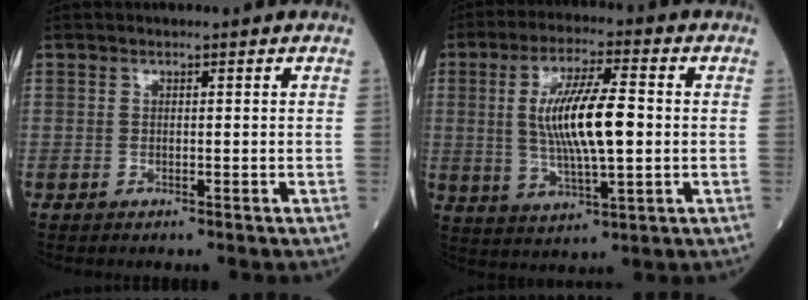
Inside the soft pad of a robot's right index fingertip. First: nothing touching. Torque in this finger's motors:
{"motor_torque": [0.52, 0.02, 0.31, 0.21]}